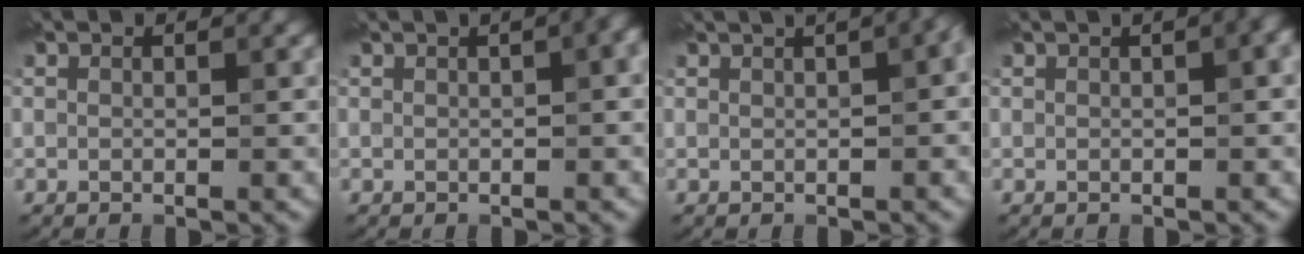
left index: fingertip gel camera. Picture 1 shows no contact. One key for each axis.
{"total": 2.8, "fx": 0.8, "fy": 0.8, "fz": 2.5, "tx": -0.030, "ty": 0.016, "tz": 0.008}
{"total": 5.9, "fx": 2.5, "fy": 2.3, "fz": 4.9, "tx": -0.046, "ty": 0.030, "tz": 0.028}
{"total": 1.9, "fx": 0.5, "fy": 0.4, "fz": 1.8, "tx": -0.019, "ty": 0.013, "tz": 0.006}